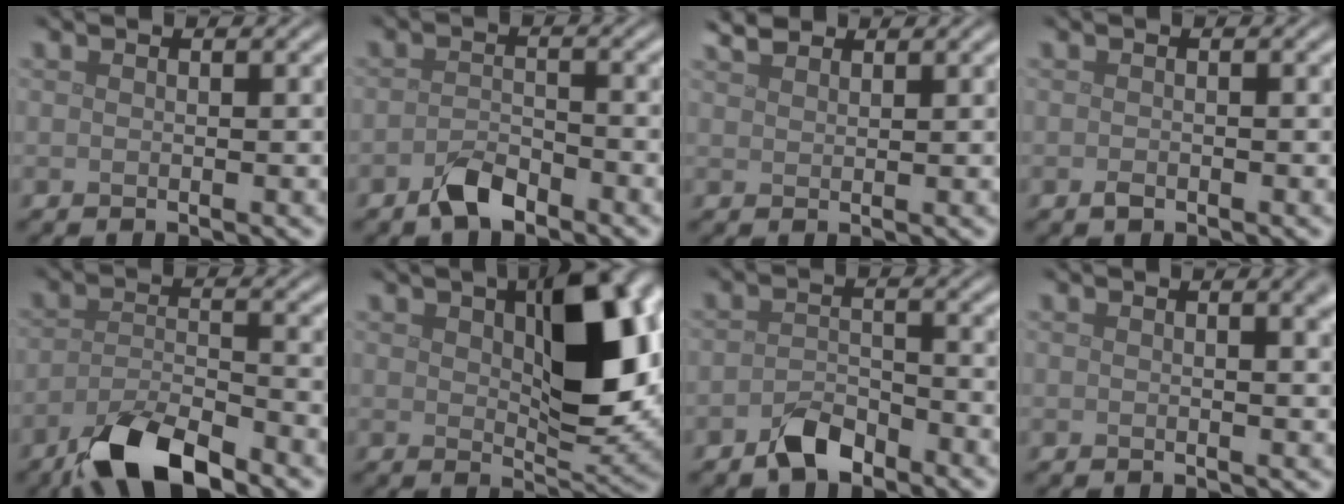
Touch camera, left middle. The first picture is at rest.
{"total": 2.9, "force": [-2.2, 1.2, 1.6], "torque": [-0.031, 0.003, -0.043]}
{"total": 1.9, "force": [1.7, 0.7, 0.7], "torque": [-0.015, 0.009, 0.036]}
{"total": 0.7, "force": [-0.5, 0.4, 0.4], "torque": [-0.009, -0.001, -0.008]}
{"total": 7.6, "force": [-5.6, 2.3, 4.6], "torque": [-0.089, -0.008, -0.105]}
{"total": 9.9, "force": [2.2, 4.6, 8.6], "torque": [-0.135, 0.003, 0.040]}
{"total": 3.1, "force": [-2.3, 1.5, 1.4], "torque": [-0.026, 0.006, -0.047]}
{"total": 2.8, "force": [1.1, 1.1, 2.4], "torque": [-0.015, 0.007, 0.015]}